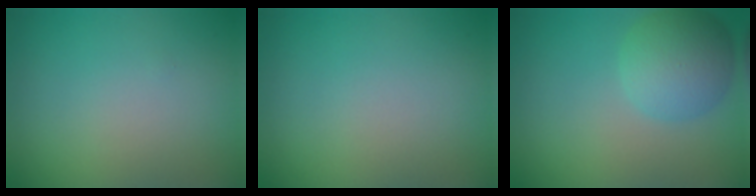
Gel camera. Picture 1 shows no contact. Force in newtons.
{"total": 0.0}
{"total": 5.2, "press": 5.2, "slide": 0.2}